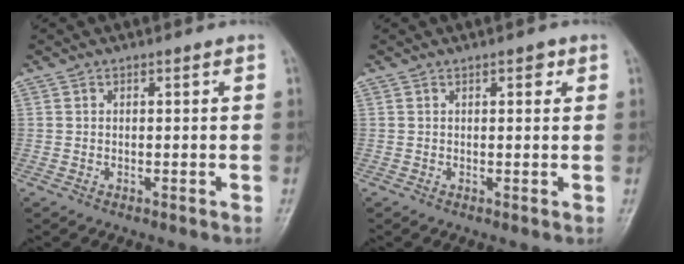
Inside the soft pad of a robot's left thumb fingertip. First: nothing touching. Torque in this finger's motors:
{"motor_torque": [-0.27, -0.04, -0.19, -0.02, 0.06]}